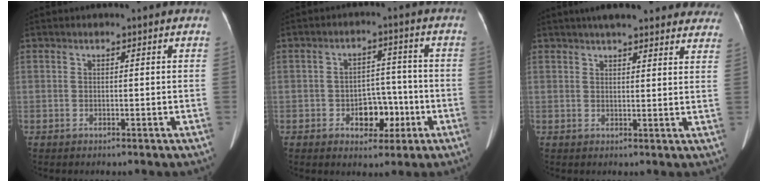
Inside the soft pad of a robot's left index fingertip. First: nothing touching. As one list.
[{"total": 6.2, "force": [-2.4, 4.1, 4.1], "torque": [-0.058, 0.019, -0.031]}, {"total": 19.3, "force": [17.0, 4.1, 8.2], "torque": [-0.094, 0.022, 0.197]}]